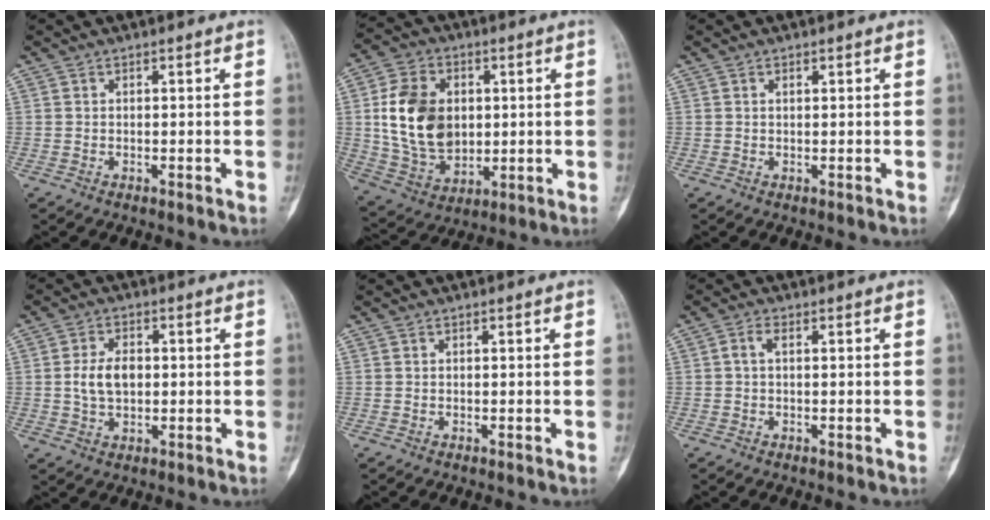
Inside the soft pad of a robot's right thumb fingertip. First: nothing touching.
{"total": 16.2, "force": [1.9, 11.7, 11.0], "torque": [-0.168, -0.006, 0.045]}
{"total": 0.6, "force": [0.3, 0.3, 0.4], "torque": [-0.004, 0.000, 0.005]}
{"total": 6.2, "force": [0.2, 4.0, 4.8], "torque": [-0.086, 0.006, 0.004]}
{"total": 0.0}
{"total": 2.0, "force": [-0.1, 0.9, 1.8], "torque": [-0.033, 0.005, -0.005]}